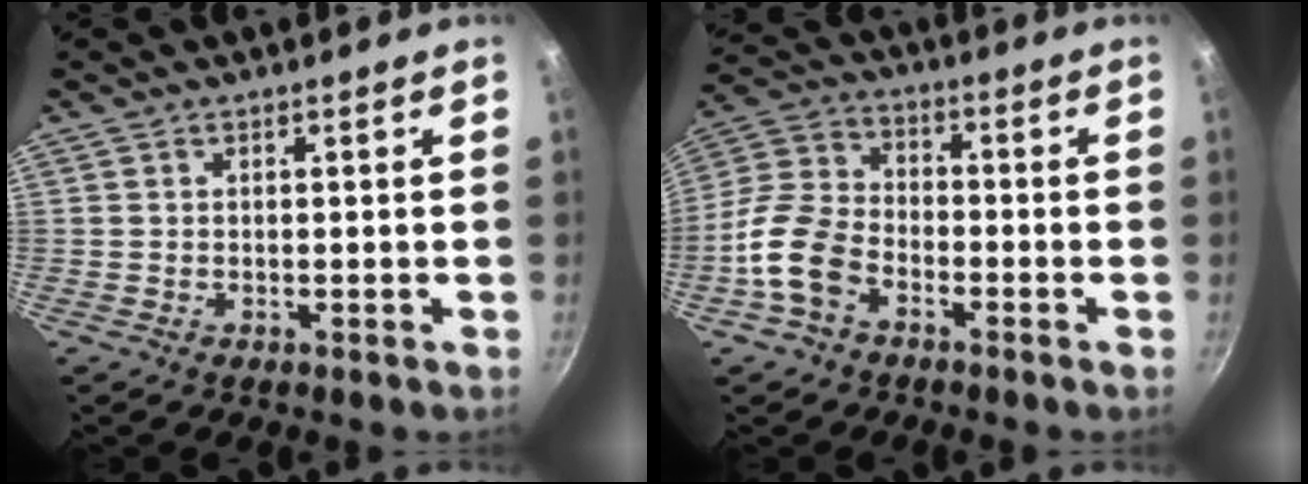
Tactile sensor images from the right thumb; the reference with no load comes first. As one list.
[{"total": 11.1, "force": [-5.2, 7.2, 6.7], "torque": [-0.123, 0.038, -0.118]}]